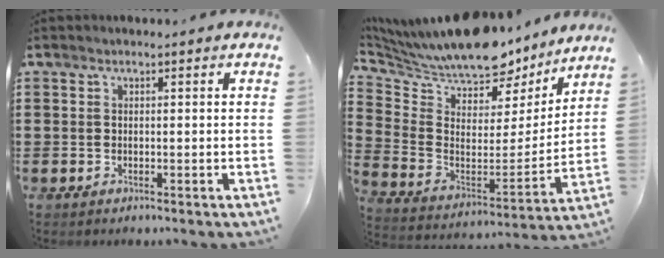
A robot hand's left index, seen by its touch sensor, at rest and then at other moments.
{"total": 10.5, "force": [10.0, 2.4, 2.1], "torque": [-0.081, -0.079, 0.168]}